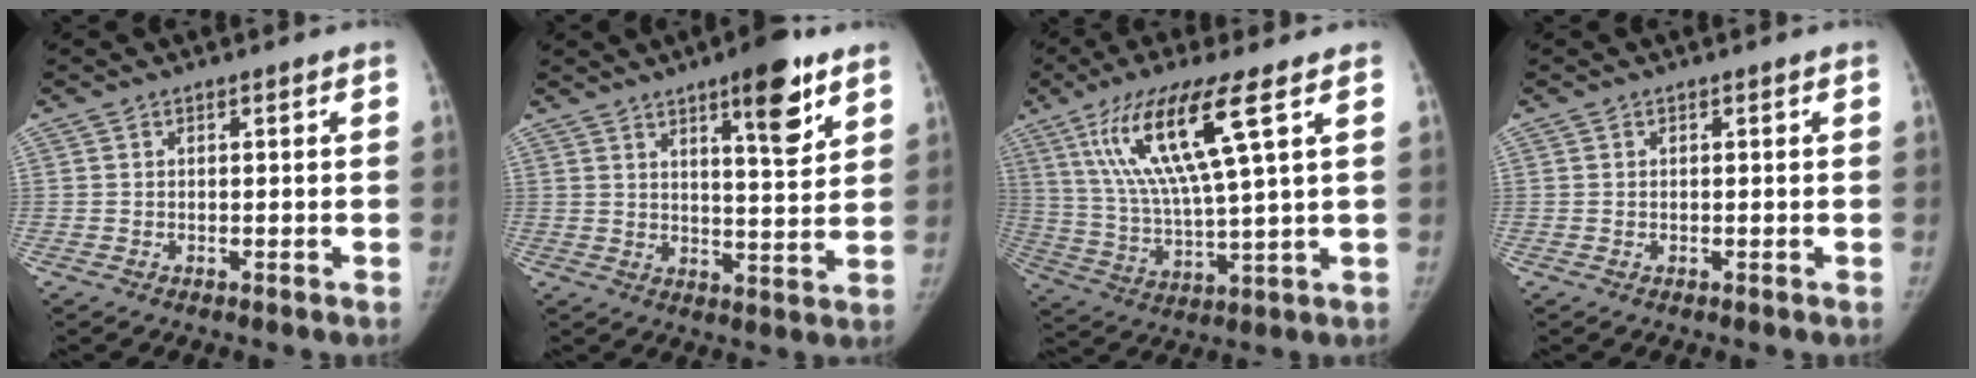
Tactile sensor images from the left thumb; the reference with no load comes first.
{"total": 10.9, "force": [6.4, 2.7, 8.4], "torque": [-0.102, -0.037, 0.091]}
{"total": 16.6, "force": [7.3, 2.2, 14.7], "torque": [-0.302, -0.026, 0.138]}
{"total": 0.0}